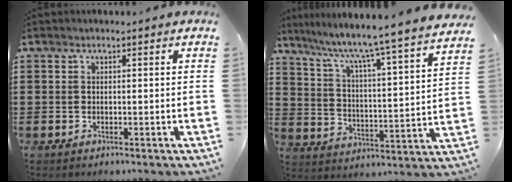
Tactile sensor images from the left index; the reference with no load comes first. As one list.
[{"total": 5.8, "force": [5.0, -1.1, 2.8], "torque": [-0.079, -0.056, 0.070]}]